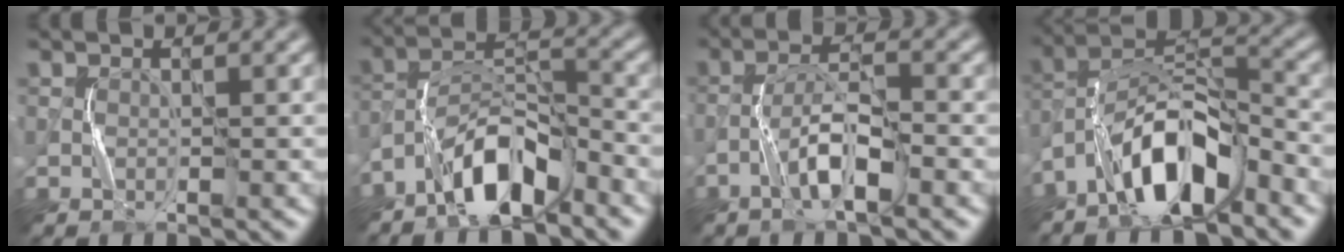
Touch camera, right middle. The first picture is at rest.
{"total": 6.6, "force": [-4.8, 2.1, 4.1], "torque": [-0.073, 0.010, -0.091]}
{"total": 4.2, "force": [-2.3, 0.8, 3.5], "torque": [-0.067, 0.015, -0.047]}
{"total": 8.5, "force": [-5.5, 2.8, 5.8], "torque": [-0.105, 0.013, -0.104]}